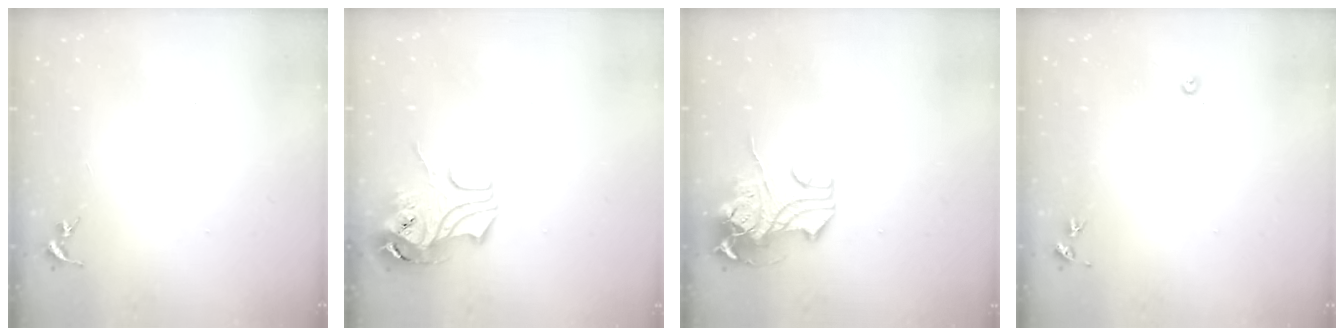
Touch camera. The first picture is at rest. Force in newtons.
{"total": 10.3, "press": 10.2, "slide": 1.6}
{"total": 12.2, "press": 12.0, "slide": 2.1}
{"total": 3.0, "press": 3.0, "slide": 0.4}